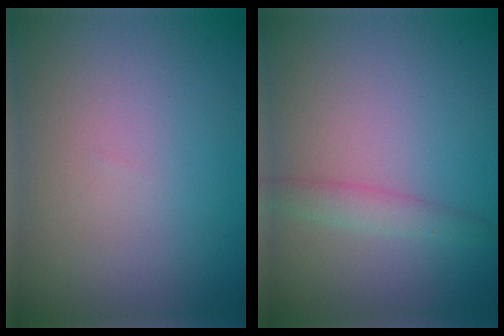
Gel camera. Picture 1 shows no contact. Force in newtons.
{"total": 1.8, "press": 1.7, "slide": 0.2}